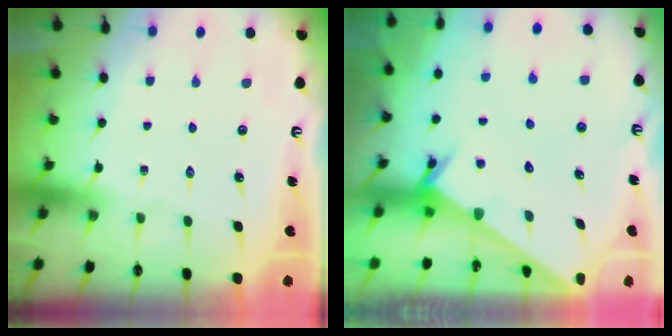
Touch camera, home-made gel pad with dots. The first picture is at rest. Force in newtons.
{"total": 2.5, "press": 2.5, "slide": 0.1}